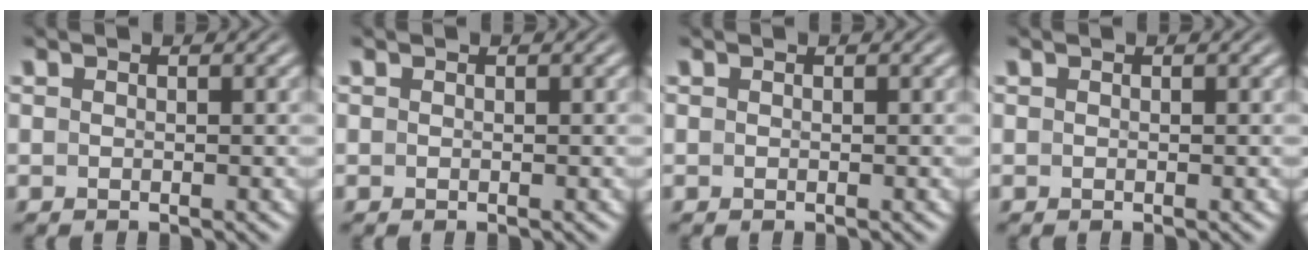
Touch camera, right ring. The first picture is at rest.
{"total": 0.0}
{"total": 0.0}
{"total": 0.0}